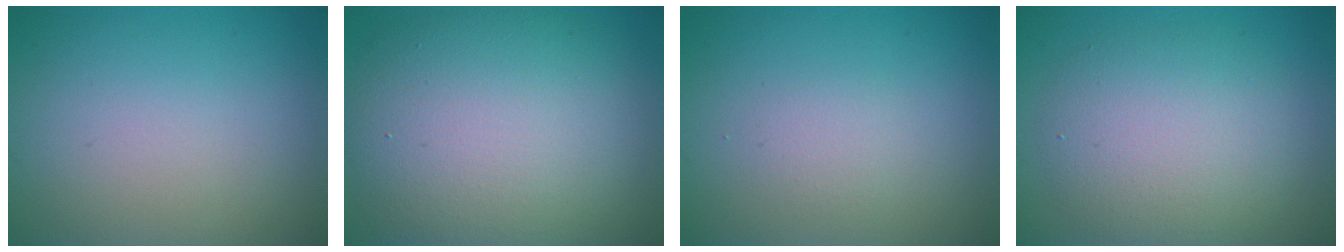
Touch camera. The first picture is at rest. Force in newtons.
{"total": 12.2, "press": 12.2, "slide": 0.9}
{"total": 1.3, "press": 1.3, "slide": 0.0}
{"total": 5.6, "press": 5.6, "slide": 0.3}